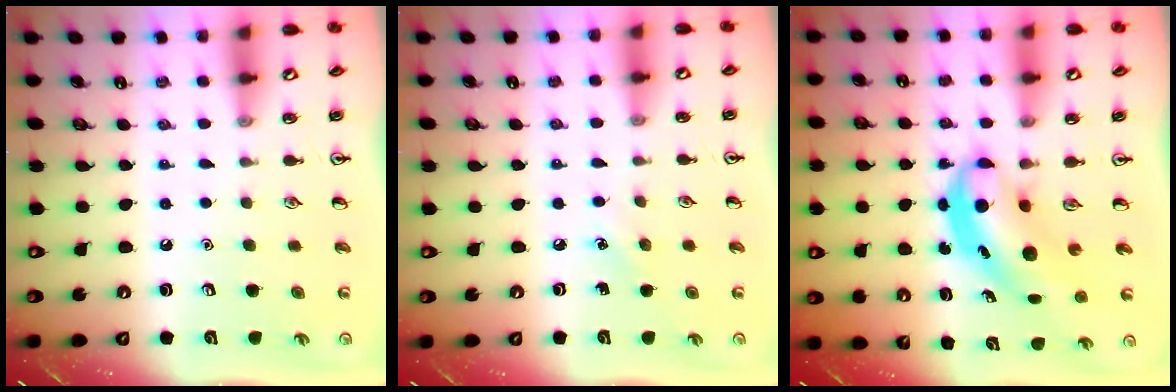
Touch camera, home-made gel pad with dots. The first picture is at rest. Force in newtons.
{"total": 3.7, "press": 3.5, "slide": 1.3}
{"total": 5.4, "press": 5.3, "slide": 0.8}